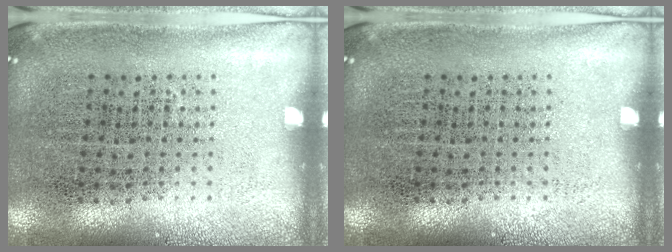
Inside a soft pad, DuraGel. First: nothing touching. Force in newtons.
{"total": 0.0}